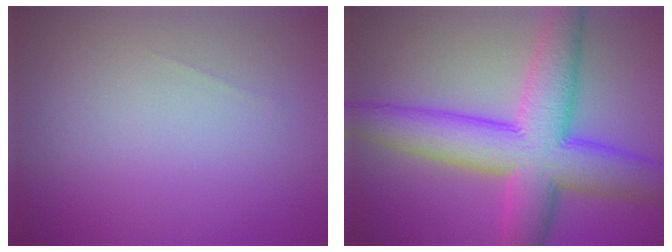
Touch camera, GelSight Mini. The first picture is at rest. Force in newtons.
{"total": 10.7, "press": 10.7, "slide": 0.2}